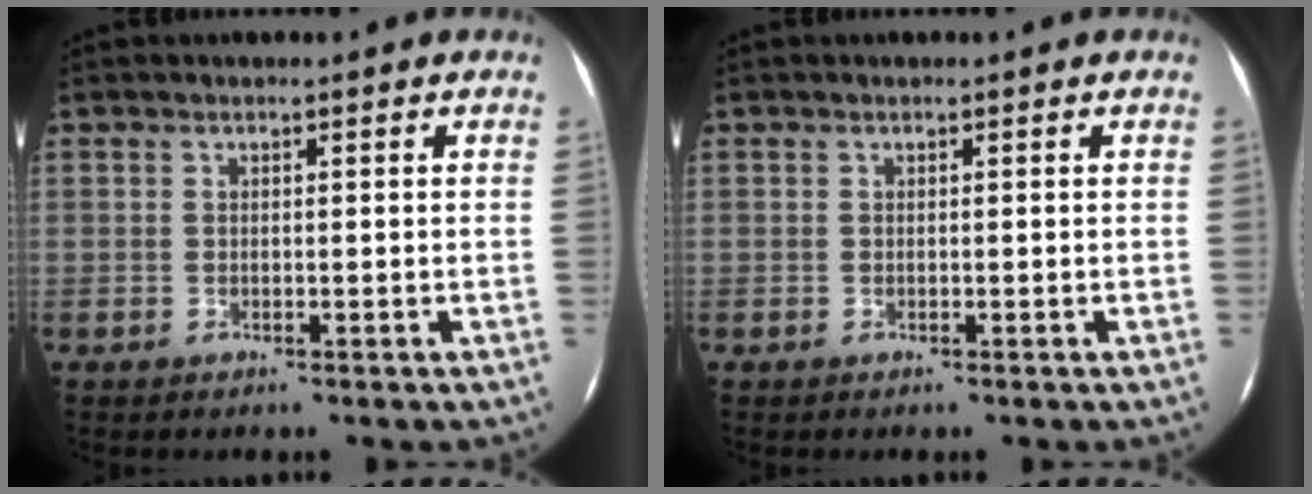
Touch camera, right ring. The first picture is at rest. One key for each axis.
{"total": 0.0}